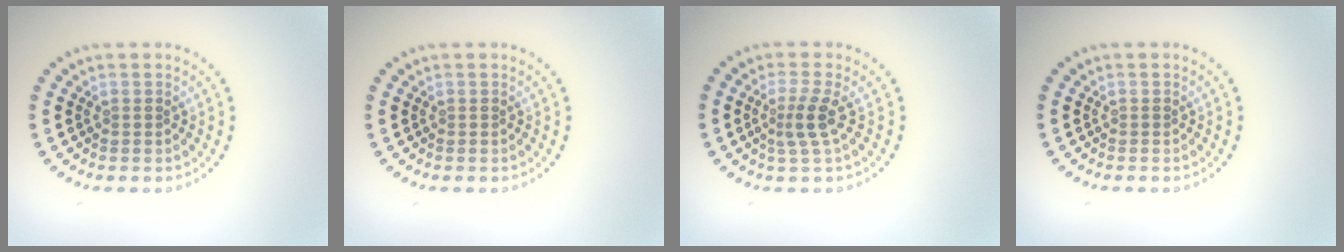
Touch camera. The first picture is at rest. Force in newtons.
{"total": 0.0}
{"total": 2.4, "press": 1.7, "slide": 1.7}
{"total": 0.0}